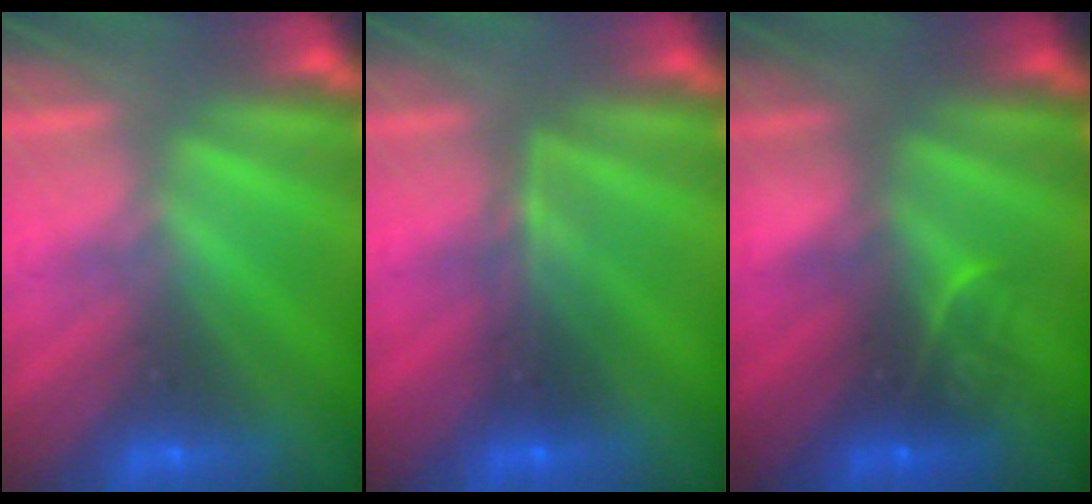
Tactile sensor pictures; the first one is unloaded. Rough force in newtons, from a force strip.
{"total": 2.4}
{"total": 2.8}